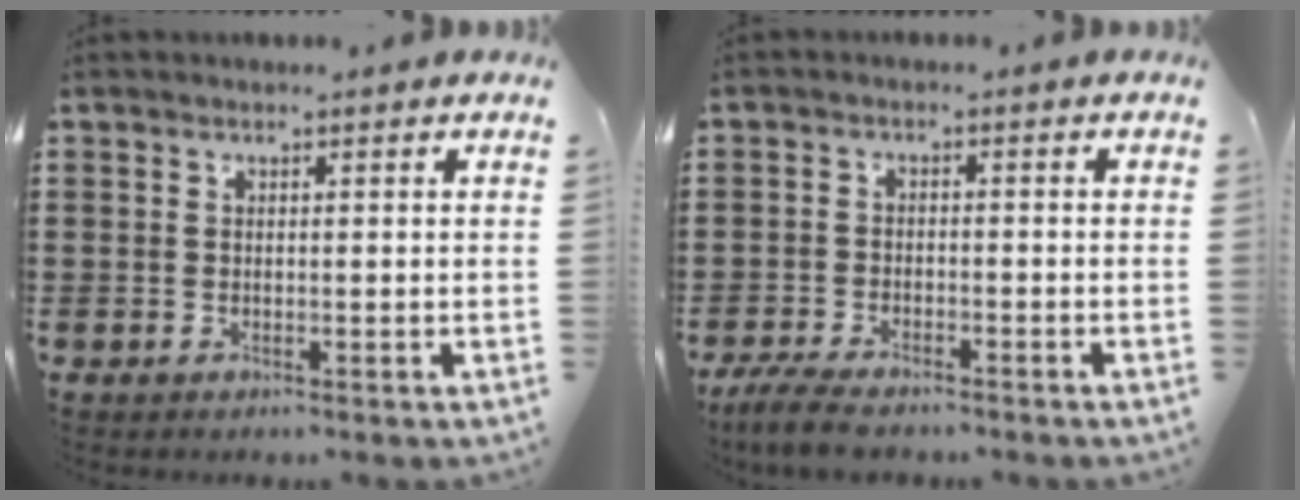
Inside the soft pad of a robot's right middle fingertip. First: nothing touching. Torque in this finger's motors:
{"motor_torque": [0.96, -0.42, 0.11, 0.11]}